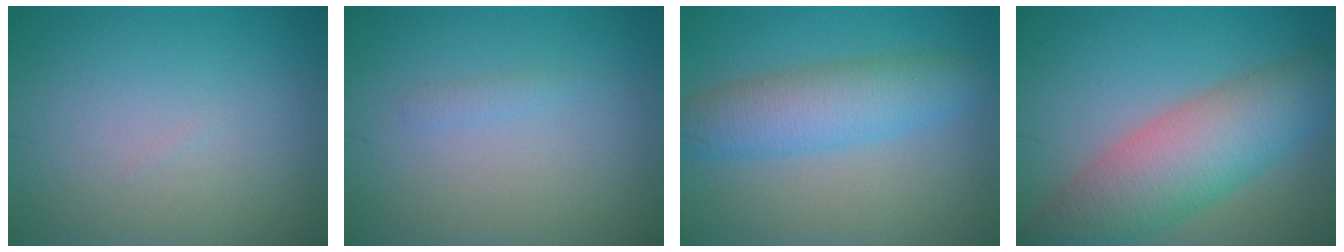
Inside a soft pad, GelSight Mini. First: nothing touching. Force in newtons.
{"total": 0.7, "press": 0.7, "slide": 0.1}
{"total": 5.4, "press": 5.4, "slide": 0.1}
{"total": 8.8, "press": 8.8, "slide": 0.5}